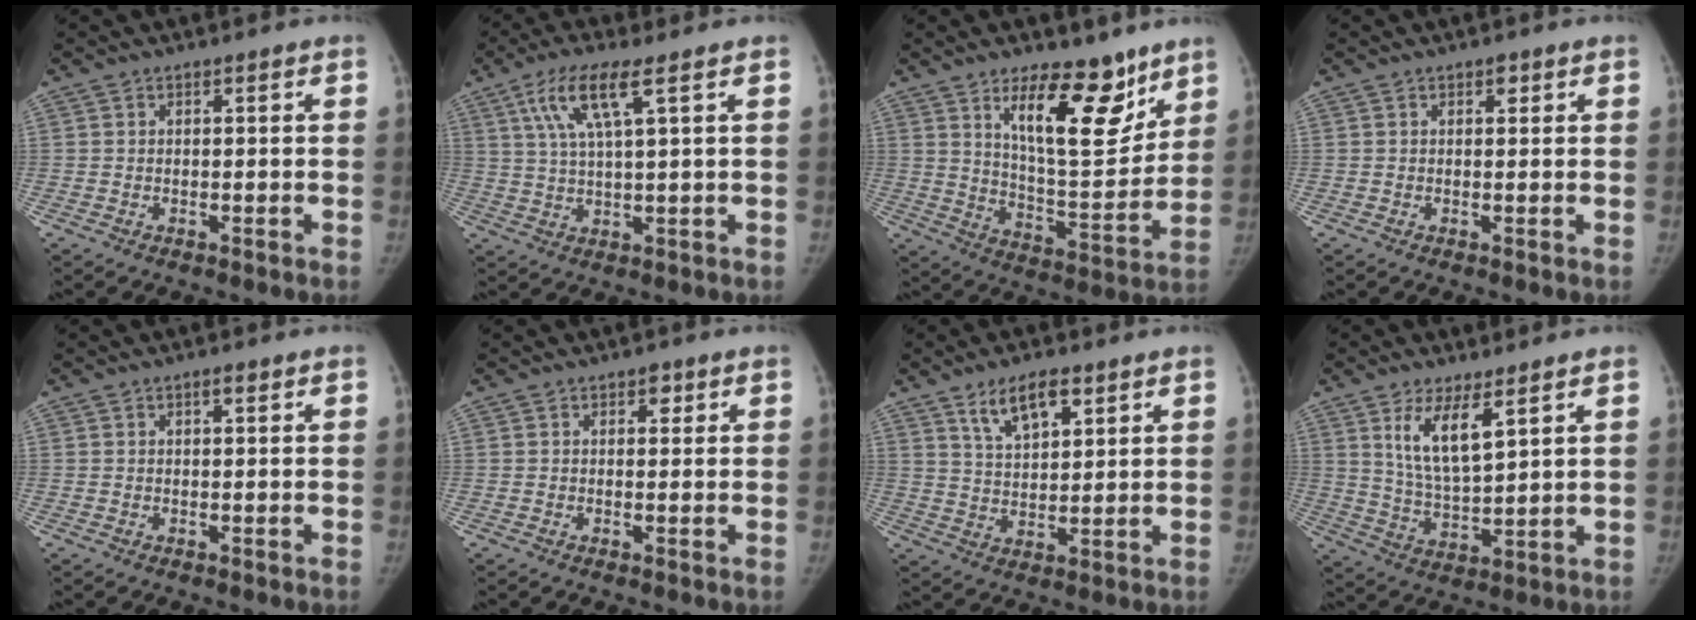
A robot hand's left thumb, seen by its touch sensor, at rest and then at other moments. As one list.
[{"total": 8.6, "force": [3.9, 1.3, 7.5], "torque": [-0.167, -0.005, 0.078]}, {"total": 16.9, "force": [10.2, 6.7, 11.7], "torque": [-0.129, -0.080, 0.173]}, {"total": 1.3, "force": [0.7, 0.8, 0.8], "torque": [-0.003, 0.000, 0.007]}, {"total": 1.2, "force": [0.6, 0.4, 0.9], "torque": [-0.009, 0.001, 0.007]}, {"total": 1.8, "force": [0.9, 1.2, 1.0], "torque": [0.000, -0.001, 0.008]}, {"total": 8.3, "force": [5.0, 3.5, 5.6], "torque": [-0.080, -0.025, 0.094]}, {"total": 9.5, "force": [4.9, 3.3, 7.4], "torque": [-0.127, -0.036, 0.105]}]